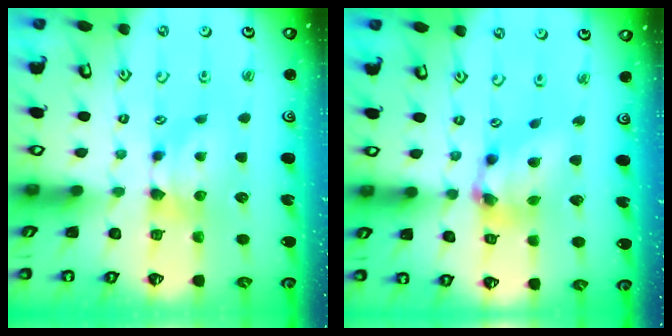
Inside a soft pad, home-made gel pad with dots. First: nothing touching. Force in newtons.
{"total": 6.4, "press": 6.1, "slide": 2.0}